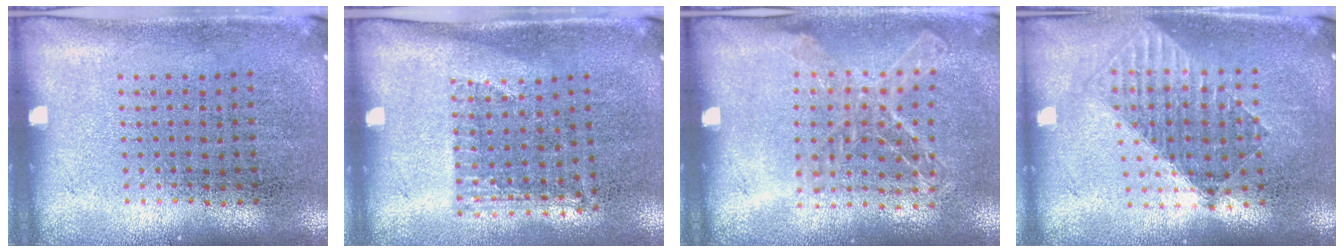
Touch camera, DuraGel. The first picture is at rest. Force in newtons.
{"total": 1.1, "press": 0.9, "slide": 0.6}
{"total": 1.2, "press": 1.1, "slide": 0.2}
{"total": 1.5, "press": 1.3, "slide": 0.8}